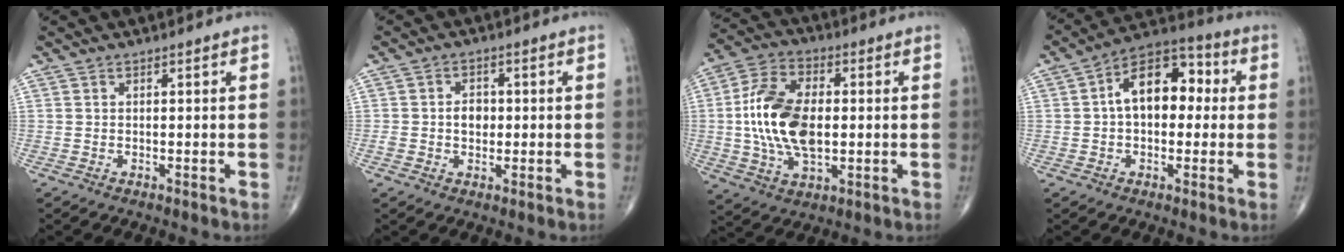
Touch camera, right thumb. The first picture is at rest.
{"total": 3.8, "force": [0.0, 2.9, 2.5], "torque": [-0.027, 0.006, -0.002]}
{"total": 16.0, "force": [0.0, 9.2, 13.1], "torque": [-0.252, 0.008, -0.001]}
{"total": 13.1, "force": [1.3, 8.0, 10.2], "torque": [-0.133, 0.035, 0.007]}